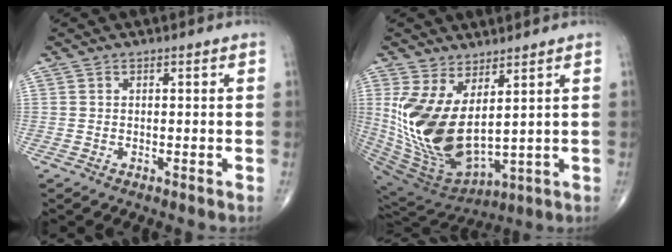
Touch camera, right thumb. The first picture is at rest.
{"total": 16.2, "force": [3.6, 7.8, 13.7], "torque": [-0.271, -0.040, 0.098]}